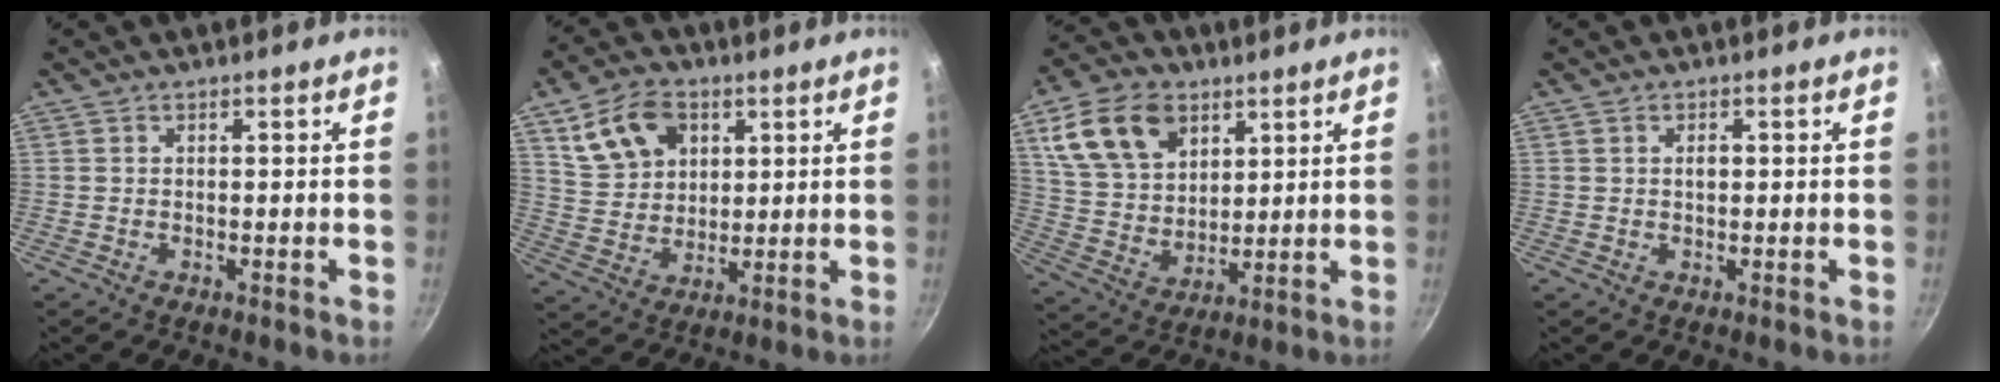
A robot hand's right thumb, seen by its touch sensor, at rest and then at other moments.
{"total": 12.3, "force": [5.2, 8.8, 6.9], "torque": [-0.104, -0.010, 0.101]}
{"total": 15.8, "force": [7.2, 10.7, 9.2], "torque": [-0.141, -0.017, 0.144]}
{"total": 1.5, "force": [0.3, 0.9, 1.2], "torque": [-0.014, 0.003, 0.005]}